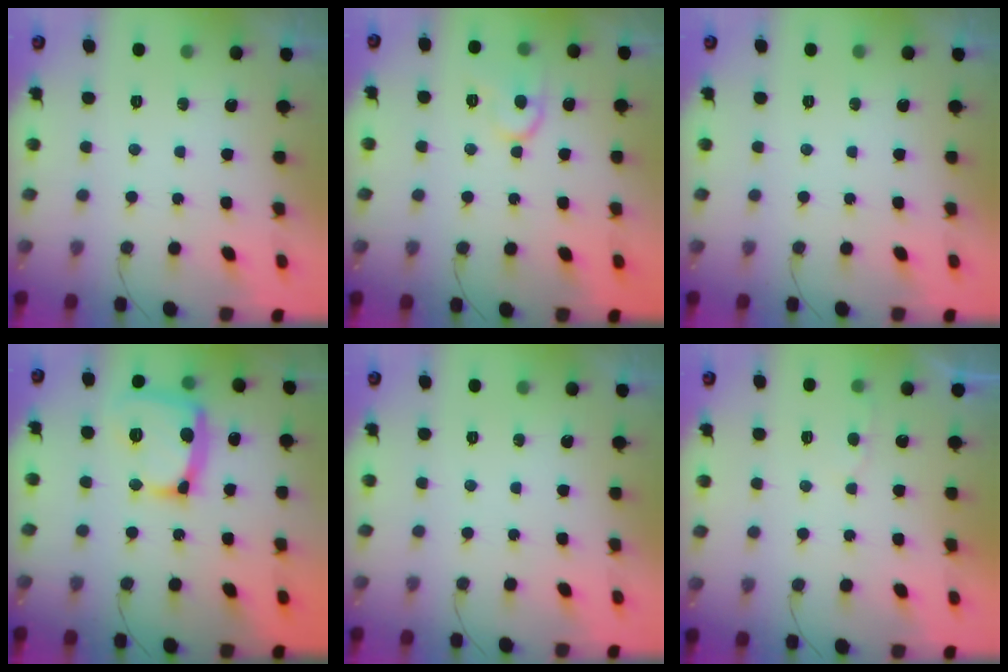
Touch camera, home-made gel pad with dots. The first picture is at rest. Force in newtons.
{"total": 11.2, "press": 11.2, "slide": 0.9}
{"total": 0.0}
{"total": 17.8, "press": 17.7, "slide": 1.6}
{"total": 0.0}
{"total": 2.7, "press": 2.7, "slide": 0.3}